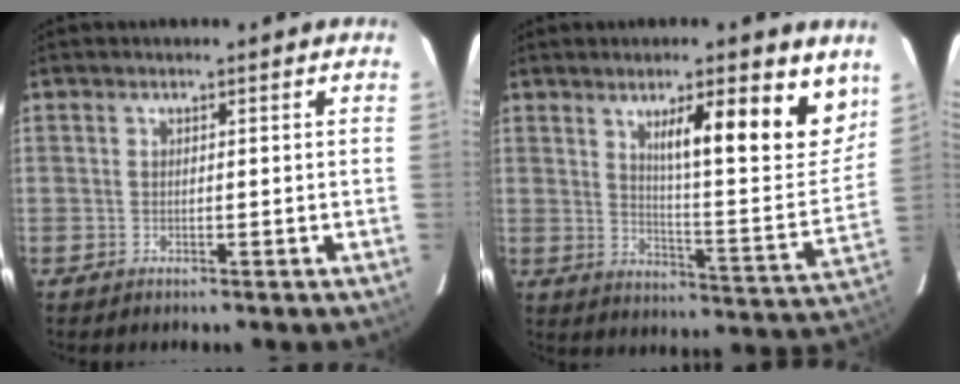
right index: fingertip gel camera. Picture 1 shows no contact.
{"total": 15.3, "force": [8.8, 2.7, 12.3], "torque": [-0.157, -0.013, 0.132]}